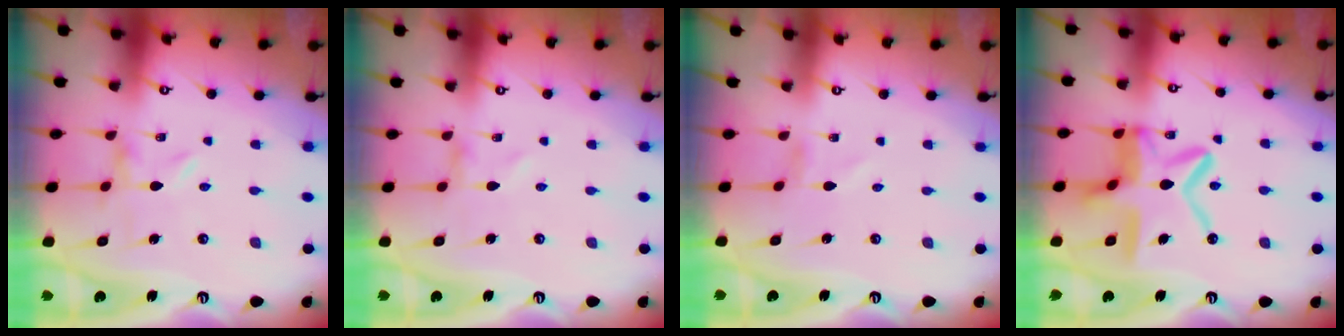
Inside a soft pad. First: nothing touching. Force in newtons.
{"total": 0.9, "press": 0.9, "slide": 0.1}
{"total": 1.3, "press": 1.3, "slide": 0.1}
{"total": 15.9, "press": 15.9, "slide": 1.3}